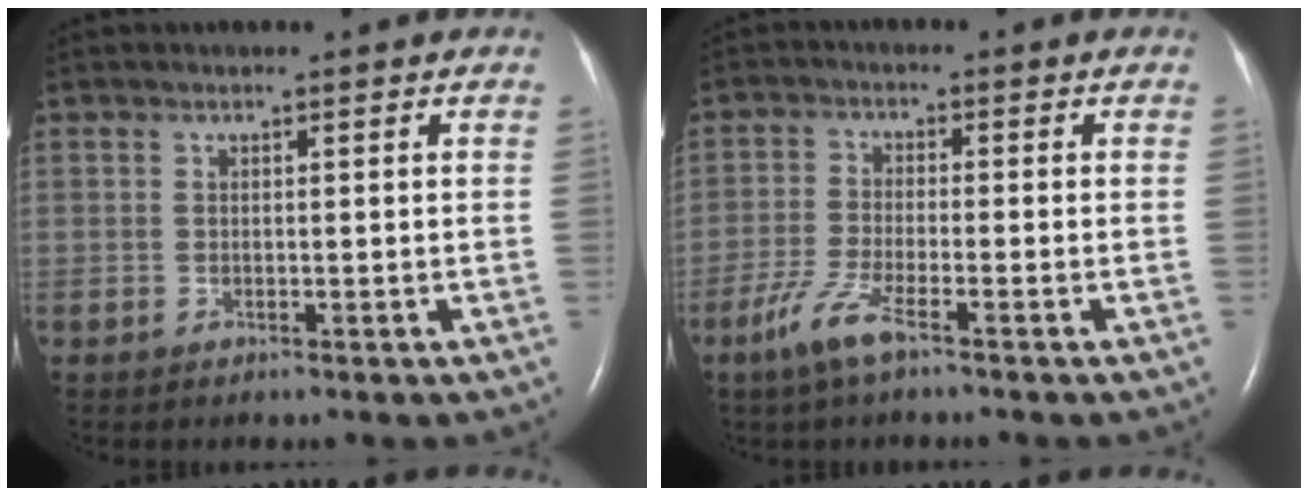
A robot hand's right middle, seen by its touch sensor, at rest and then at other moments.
{"total": 5.2, "force": [-3.4, 0.5, 3.9], "torque": [-0.090, -0.009, -0.073]}